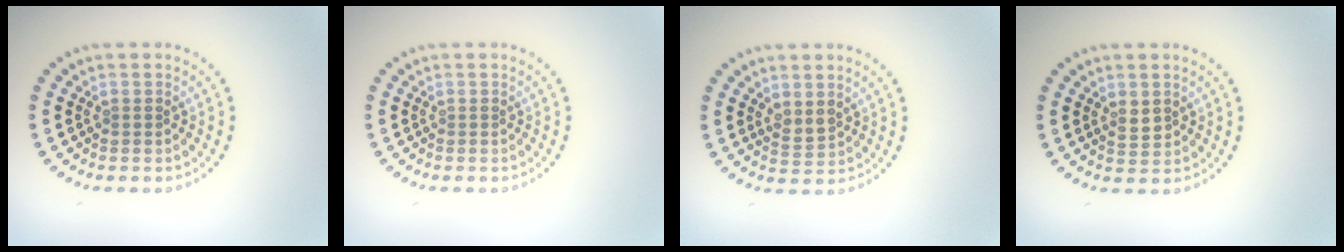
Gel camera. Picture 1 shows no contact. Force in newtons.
{"total": 0.0}
{"total": 1.4, "press": 1.3, "slide": 0.5}
{"total": 1.5, "press": 1.4, "slide": 0.3}